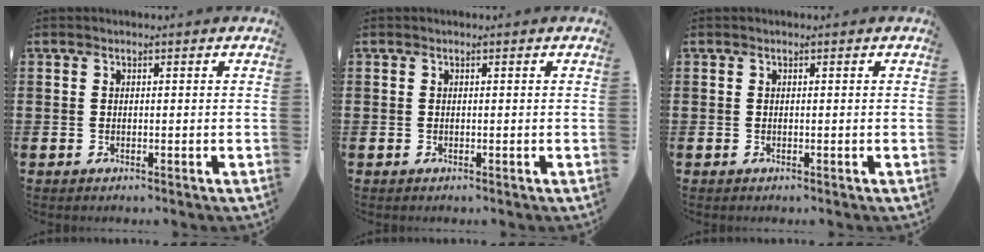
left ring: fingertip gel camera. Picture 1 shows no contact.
{"total": 0.0}
{"total": 0.0}